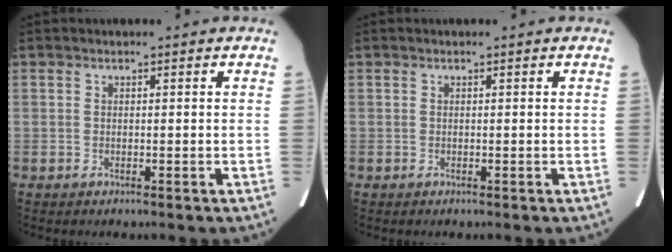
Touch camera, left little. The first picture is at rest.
{"total": 0.0}